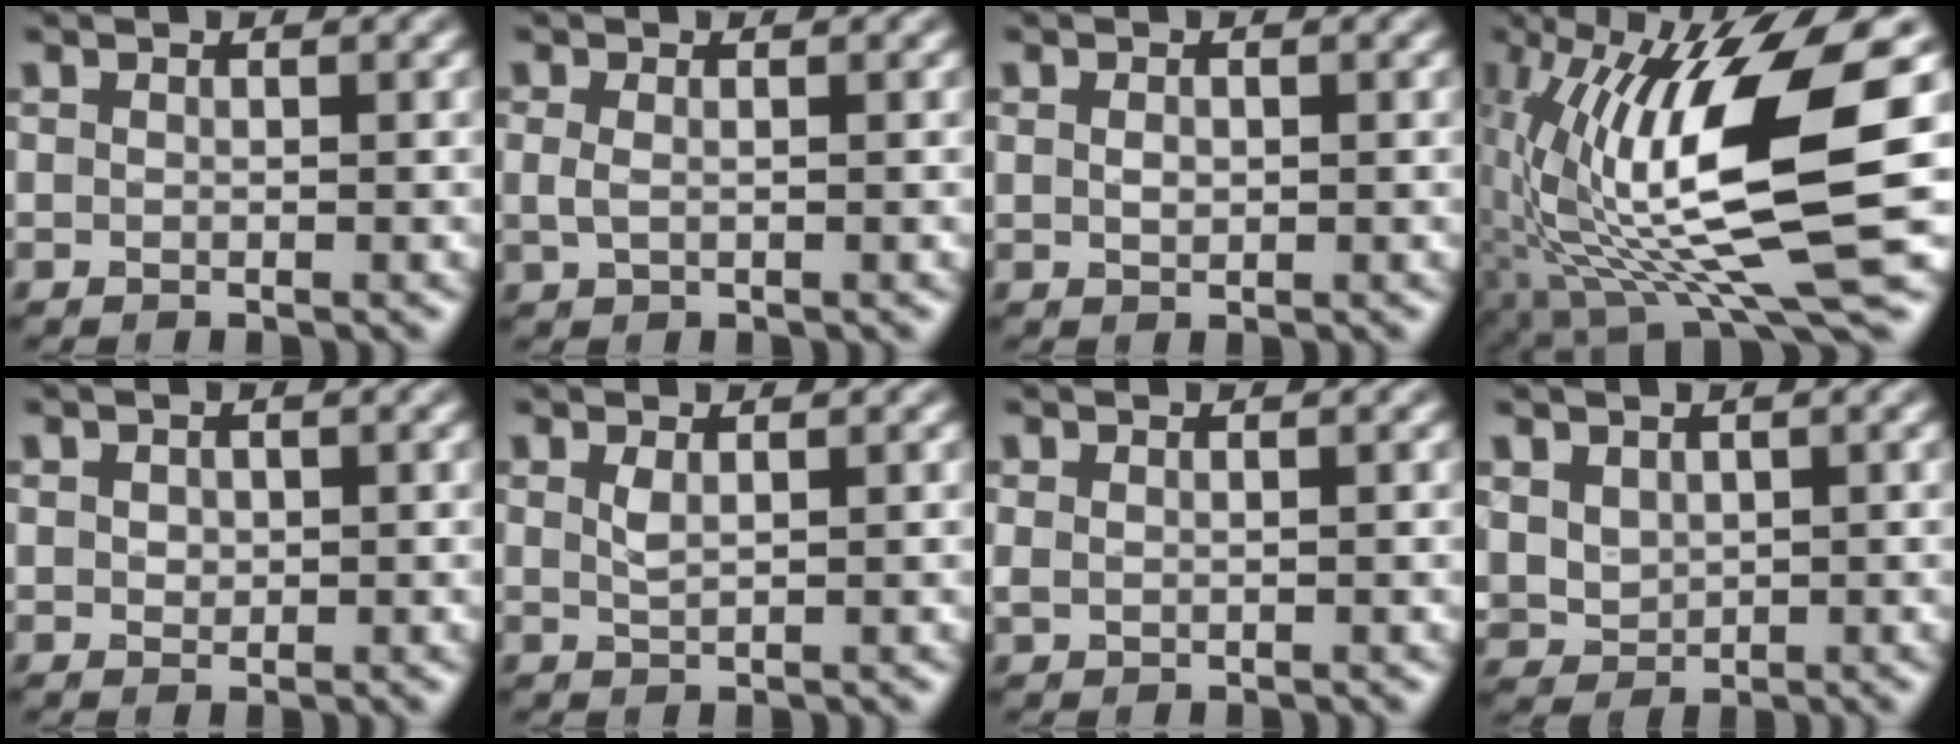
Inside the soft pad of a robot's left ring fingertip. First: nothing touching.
{"total": 1.1, "force": [0.1, 0.6, 1.0], "torque": [-0.025, -0.002, 0.003]}
{"total": 1.0, "force": [0.1, 0.7, 0.8], "torque": [-0.017, -0.001, 0.005]}
{"total": 12.9, "force": [-0.5, 2.9, 12.6], "torque": [-0.236, -0.004, -0.009]}
{"total": 1.0, "force": [0.3, 0.8, 0.4], "torque": [-0.009, -0.002, 0.008]}
{"total": 1.1, "force": [0.5, 0.3, 0.9], "torque": [-0.022, -0.001, 0.013]}
{"total": 0.7, "force": [0.3, 0.3, 0.5], "torque": [-0.014, -0.002, 0.010]}
{"total": 2.8, "force": [1.1, 2.2, 1.3], "torque": [-0.036, -0.007, 0.028]}